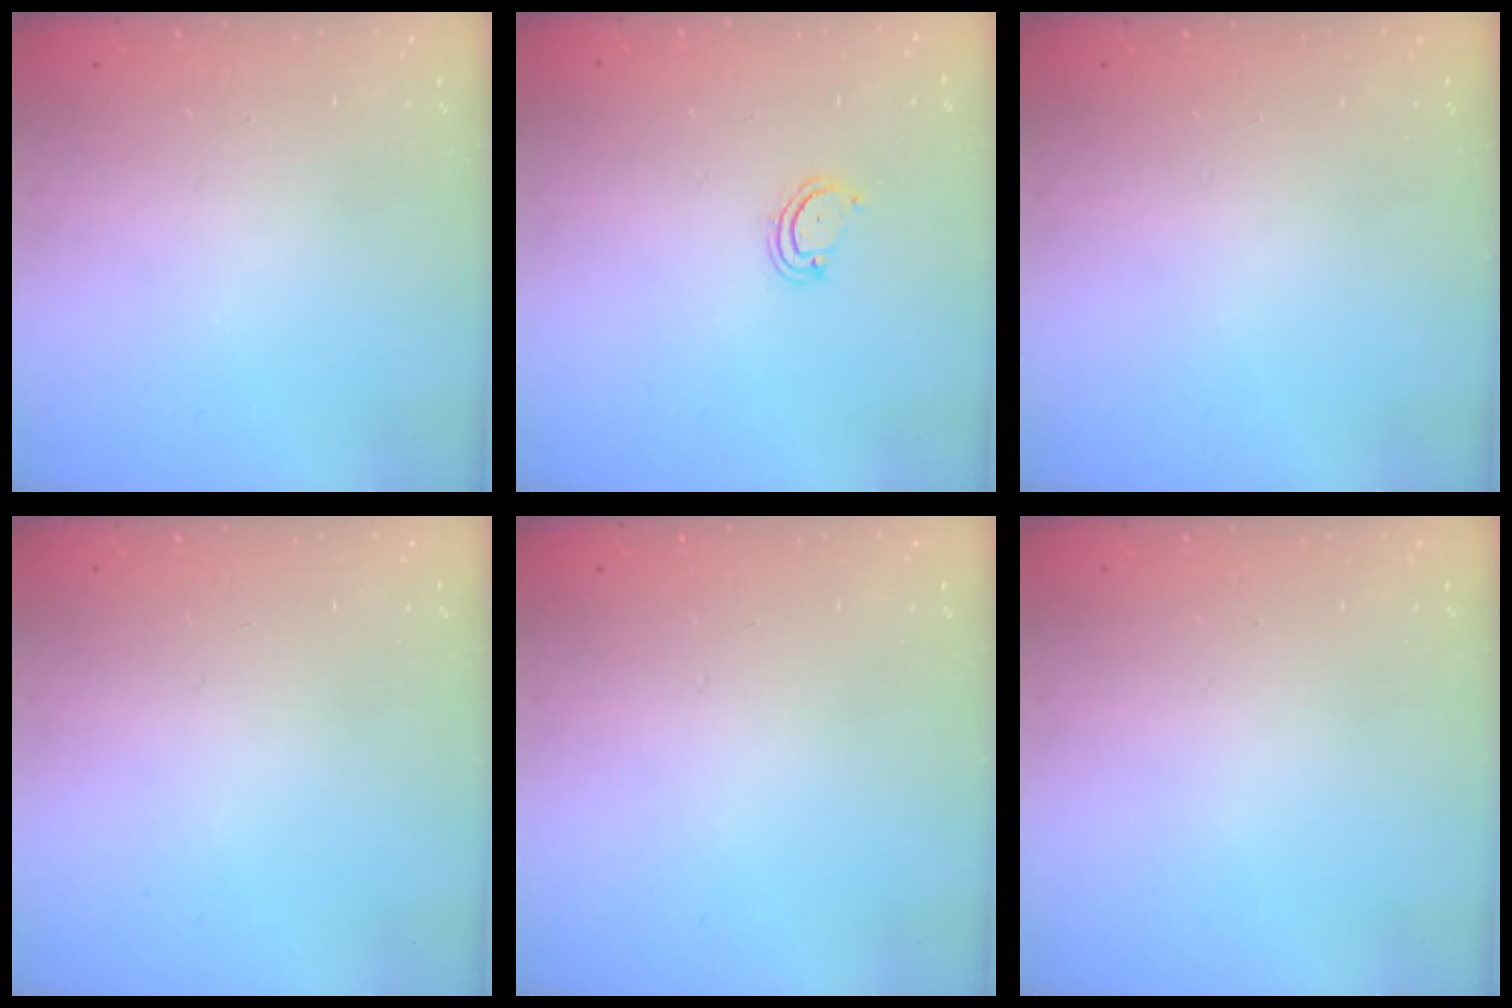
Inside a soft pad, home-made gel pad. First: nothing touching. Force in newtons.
{"total": 3.9, "press": 3.9, "slide": 0.4}
{"total": 0.0}
{"total": 0.0}
{"total": 0.0}
{"total": 0.0}